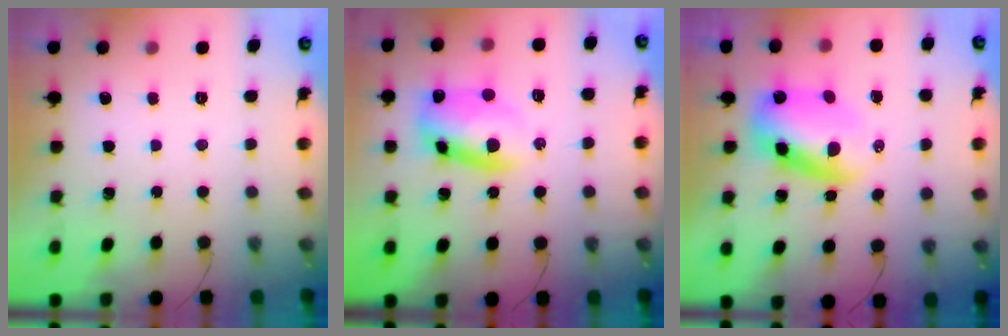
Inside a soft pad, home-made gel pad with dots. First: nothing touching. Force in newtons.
{"total": 11.1, "press": 11.0, "slide": 1.4}
{"total": 7.2, "press": 7.1, "slide": 1.3}